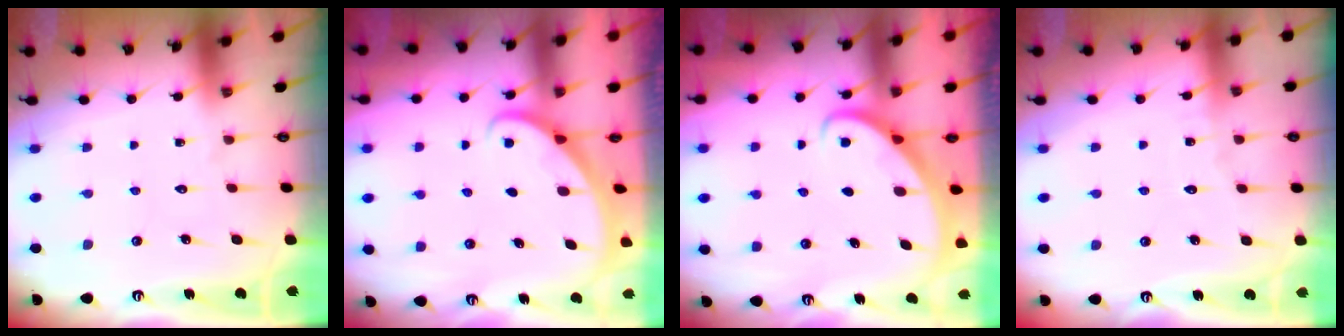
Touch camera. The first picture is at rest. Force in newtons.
{"total": 1.9, "press": 1.9, "slide": 0.1}
{"total": 2.8, "press": 2.8, "slide": 0.2}
{"total": 2.4, "press": 2.4, "slide": 0.3}